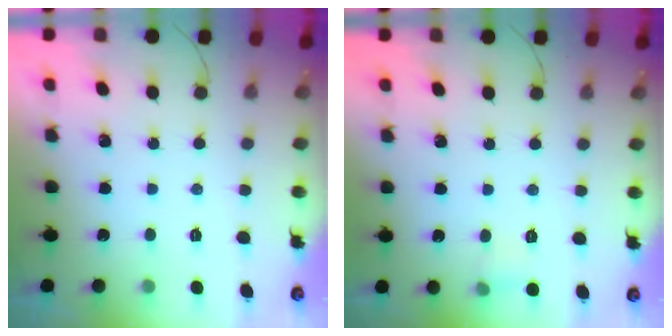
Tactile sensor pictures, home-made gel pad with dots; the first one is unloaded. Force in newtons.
{"total": 7.1, "press": 3.9, "slide": 5.9}